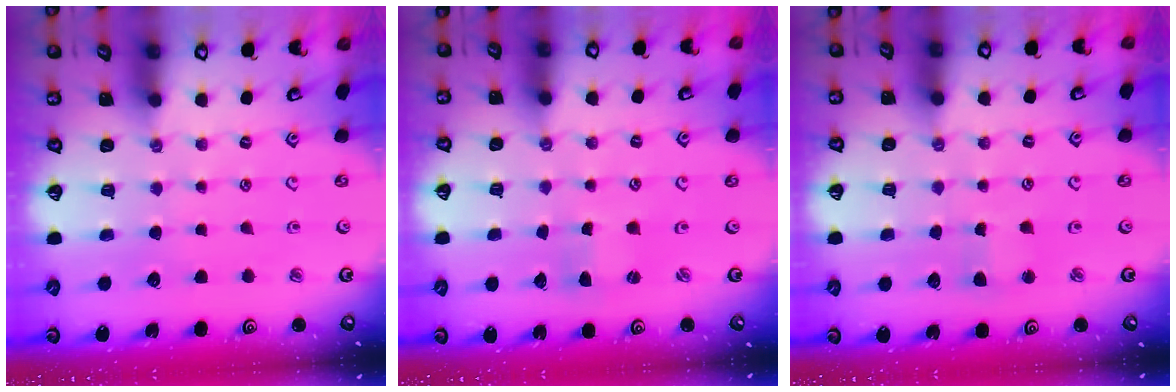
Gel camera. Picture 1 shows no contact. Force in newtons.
{"total": 0.9, "press": 0.8, "slide": 0.2}
{"total": 2.9, "press": 2.9, "slide": 0.3}